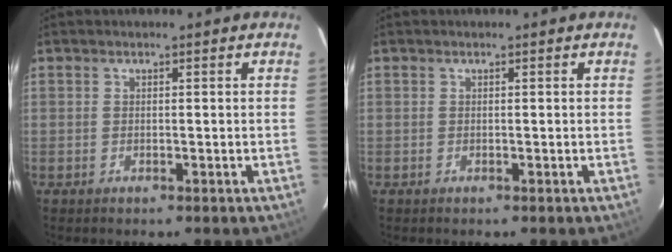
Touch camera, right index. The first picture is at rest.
{"total": 0.0}